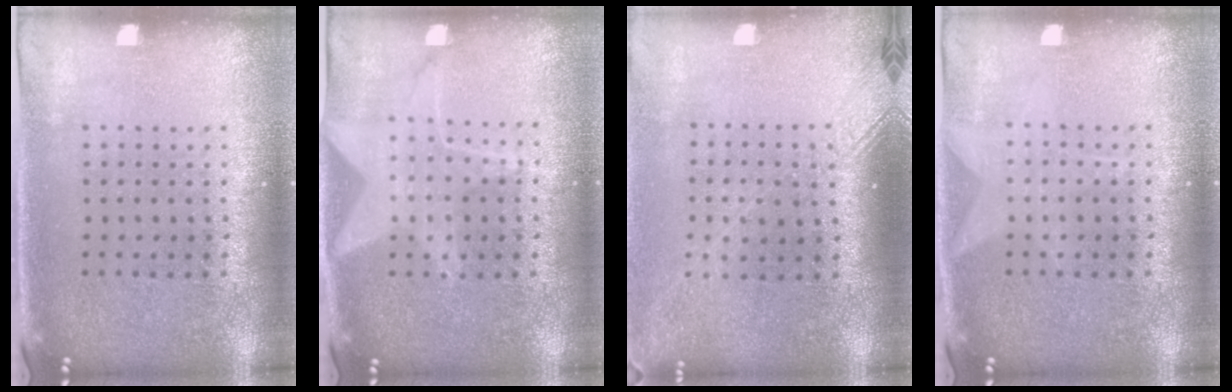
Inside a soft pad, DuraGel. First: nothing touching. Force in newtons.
{"total": 1.5, "press": 1.4, "slide": 0.4}
{"total": 1.8, "press": 1.4, "slide": 1.1}
{"total": 1.0, "press": 1.0, "slide": 0.1}